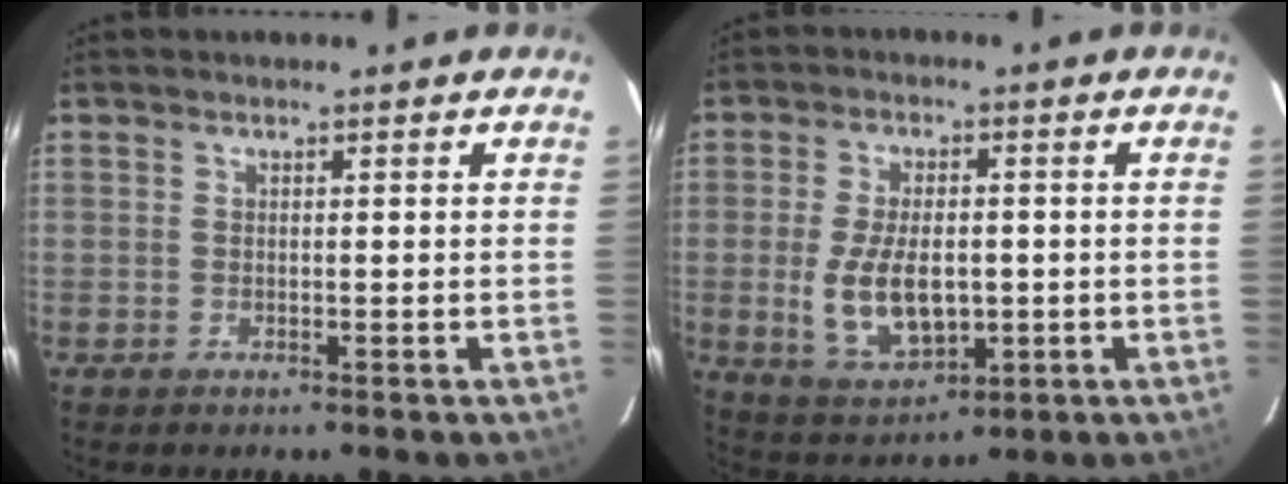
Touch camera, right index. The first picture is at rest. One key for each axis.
{"total": 11.2, "fx": -1.5, "fy": 5.9, "fz": 9.4, "tx": -0.190, "ty": -0.011, "tz": -0.012}